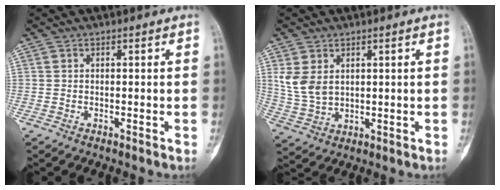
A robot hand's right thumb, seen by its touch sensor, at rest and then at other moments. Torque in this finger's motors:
{"motor_torque": [-0.65, 1.27, 0.05, 0.17, 0.29]}